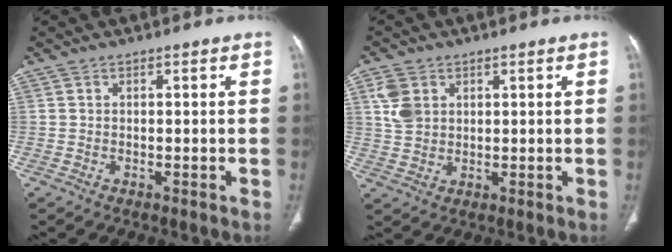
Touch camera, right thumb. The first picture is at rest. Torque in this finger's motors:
{"motor_torque": [0.69, 1.21, 0.75, 0.72, 0.02]}